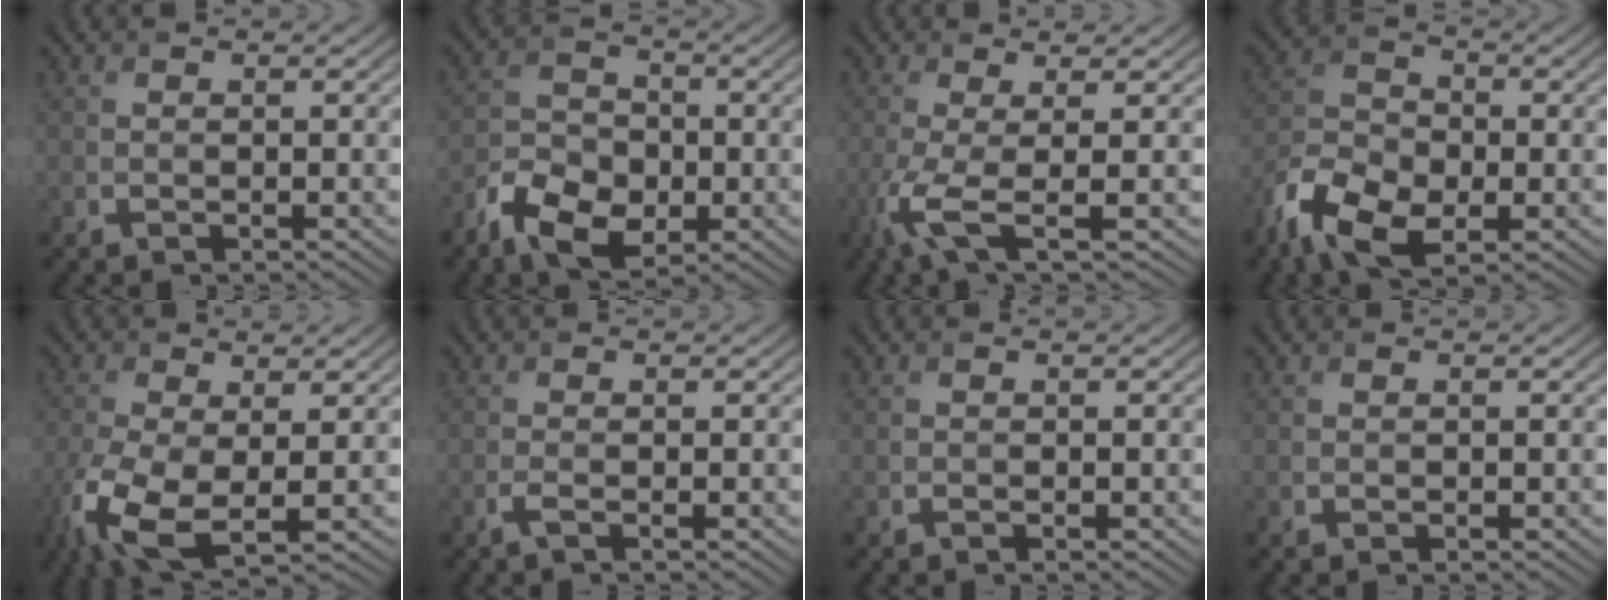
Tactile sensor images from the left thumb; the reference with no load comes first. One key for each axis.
{"total": 7.6, "fx": -3.7, "fy": 5.0, "fz": 4.3, "tx": -0.093, "ty": -0.009, "tz": -0.078}
{"total": 5.3, "fx": -1.7, "fy": 1.0, "fz": 5.0, "tx": -0.112, "ty": -0.008, "tz": -0.045}
{"total": 9.7, "fx": -5.2, "fy": 5.3, "fz": 6.1, "tx": -0.133, "ty": -0.014, "tz": -0.113}
{"total": 9.4, "fx": -3.1, "fy": 4.3, "fz": 7.7, "tx": -0.199, "ty": -0.028, "tz": -0.060}
{"total": 1.3, "fx": -0.6, "fy": 0.1, "fz": 1.1, "tx": -0.027, "ty": 0.001, "tz": -0.018}
{"total": 0.0}
{"total": 0.0}